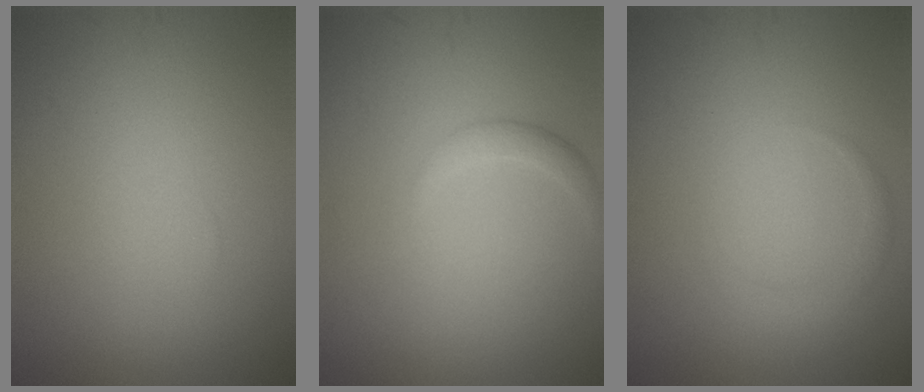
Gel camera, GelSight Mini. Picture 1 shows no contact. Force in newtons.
{"total": 1.2, "press": 1.2, "slide": 0.0}
{"total": 1.2, "press": 1.2, "slide": 0.0}